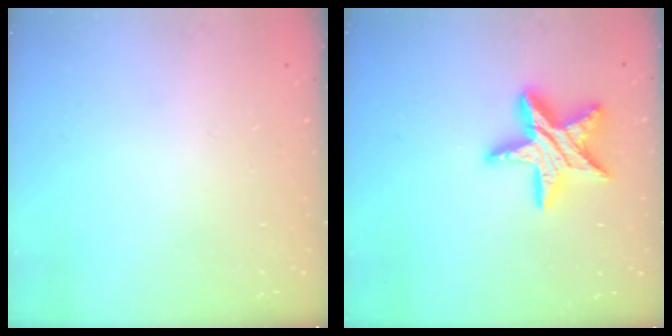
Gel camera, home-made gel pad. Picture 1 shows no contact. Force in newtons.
{"total": 16.6, "press": 16.6, "slide": 1.4}